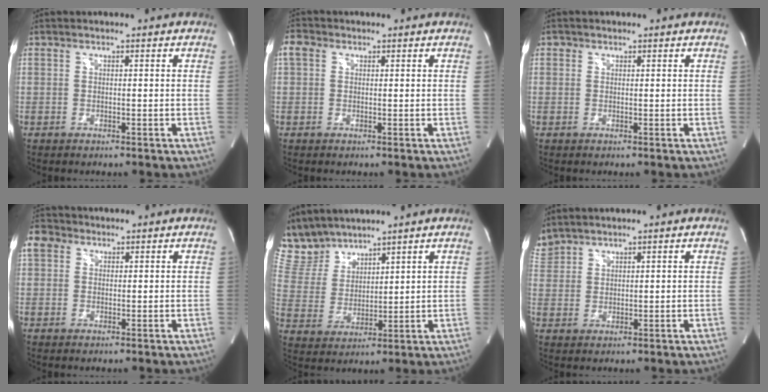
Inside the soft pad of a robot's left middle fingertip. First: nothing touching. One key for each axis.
{"total": 2.2, "fx": 0.8, "fy": 1.8, "fz": 1.1, "tx": -0.029, "ty": 0.018, "tz": 0.016}
{"total": 0.6, "fx": 0.4, "fy": 0.4, "fz": 0.1, "tx": -0.001, "ty": -0.002, "tz": 0.005}
{"total": 3.8, "fx": 1.8, "fy": 3.0, "fz": 1.4, "tx": -0.038, "ty": 0.022, "tz": 0.037}
{"total": 8.6, "fx": 8.2, "fy": 2.4, "fz": 0.9, "tx": -0.038, "ty": 0.016, "tz": 0.186}
{"total": 4.1, "fx": 3.9, "fy": 1.0, "fz": 0.4, "tx": -0.025, "ty": 0.019, "tz": 0.087}